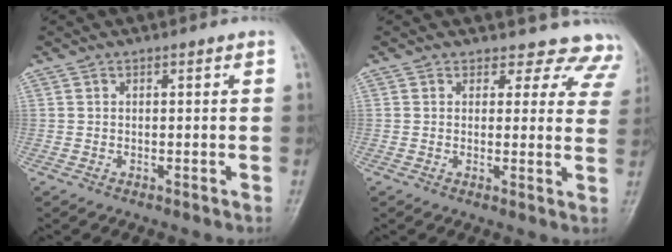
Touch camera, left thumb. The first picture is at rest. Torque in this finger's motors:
{"motor_torque": [-0.04, 0.22, 0.00, -0.12, 0.00]}